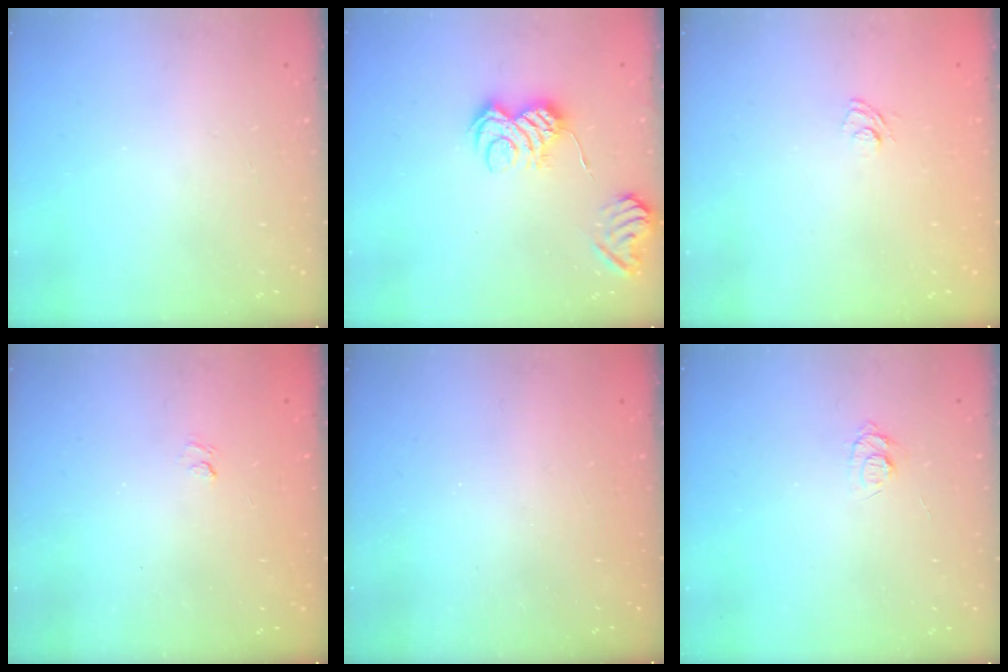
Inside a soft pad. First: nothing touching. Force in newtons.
{"total": 10.3, "press": 10.3, "slide": 0.8}
{"total": 5.4, "press": 5.3, "slide": 1.2}
{"total": 1.6, "press": 1.0, "slide": 1.2}
{"total": 2.3, "press": 2.1, "slide": 0.8}
{"total": 6.4, "press": 6.4, "slide": 0.6}